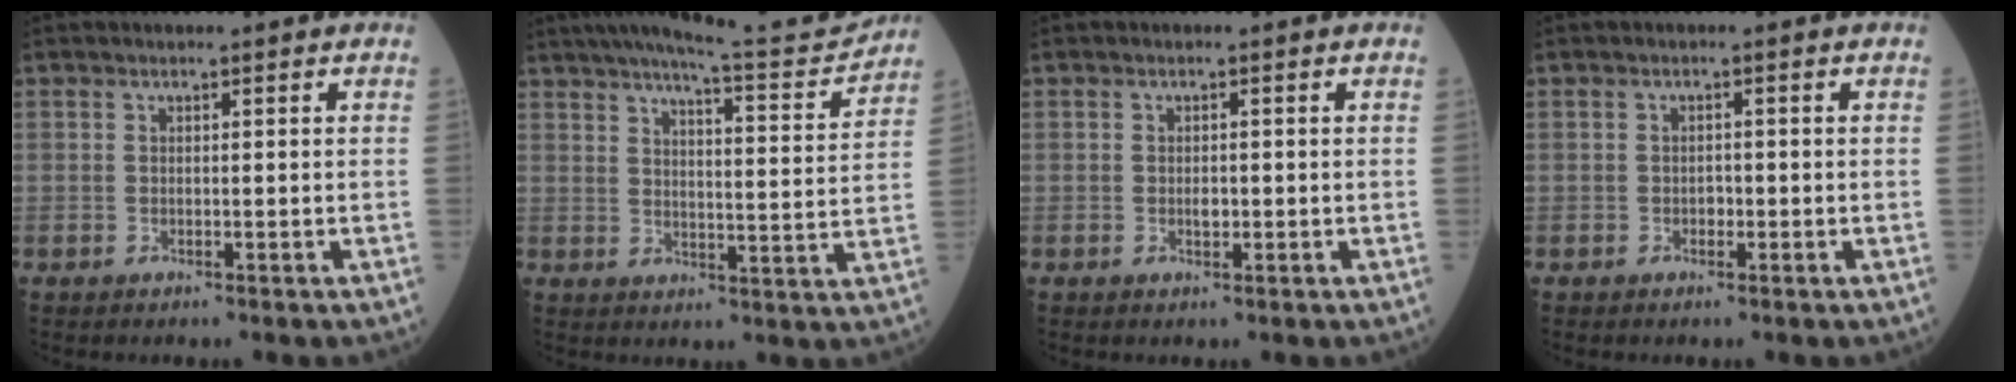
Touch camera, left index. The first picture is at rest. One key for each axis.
{"total": 15.4, "fx": 14.2, "fy": 0.3, "fz": 5.9, "tx": -0.091, "ty": -0.025, "tz": 0.190}
{"total": 1.1, "fx": -0.1, "fy": 0.6, "fz": 0.9, "tx": -0.018, "ty": 0.001, "tz": -0.001}
{"total": 0.0}